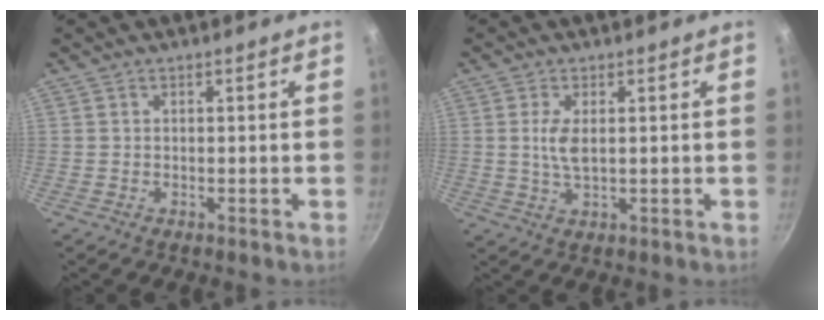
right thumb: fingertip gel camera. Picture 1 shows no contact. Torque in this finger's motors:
{"motor_torque": [0.00, 0.05, 0.49, 0.06, 0.01]}